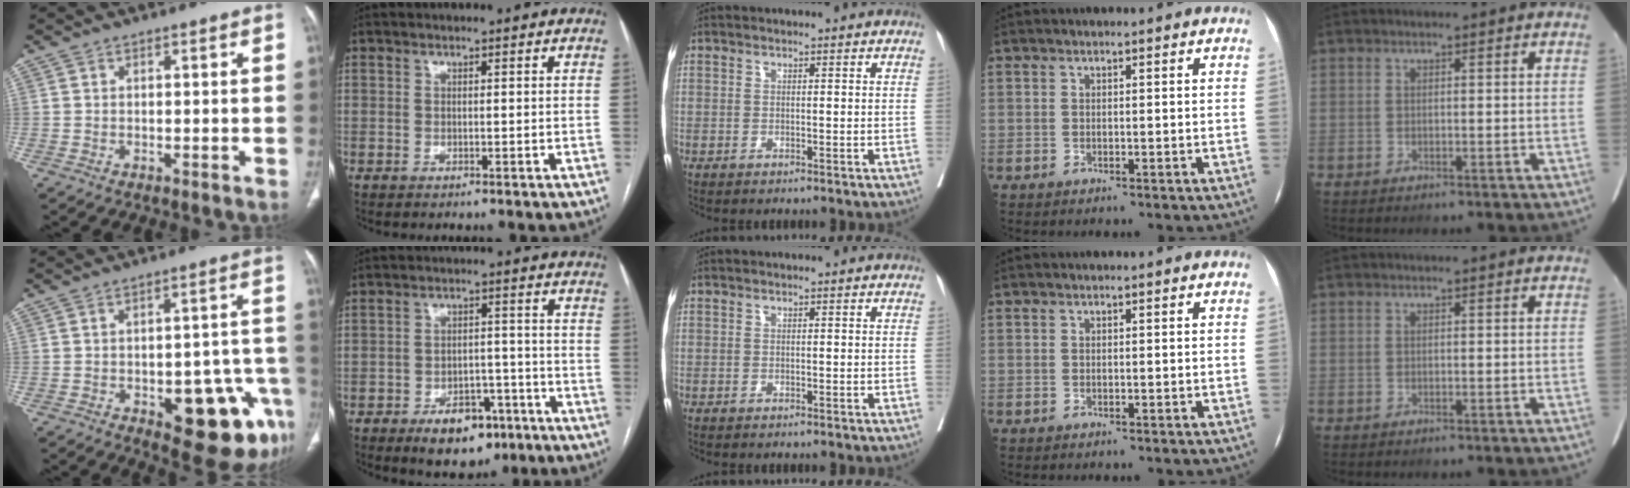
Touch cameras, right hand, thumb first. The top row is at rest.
{"thumb": {"total": 16.3, "force": [-6.5, 7.0, 13.2], "torque": [-0.115, 0.042, -0.065]}, "index": {"total": 8.9, "force": [-5.4, 4.9, 5.1], "torque": [-0.070, 0.008, -0.077]}}